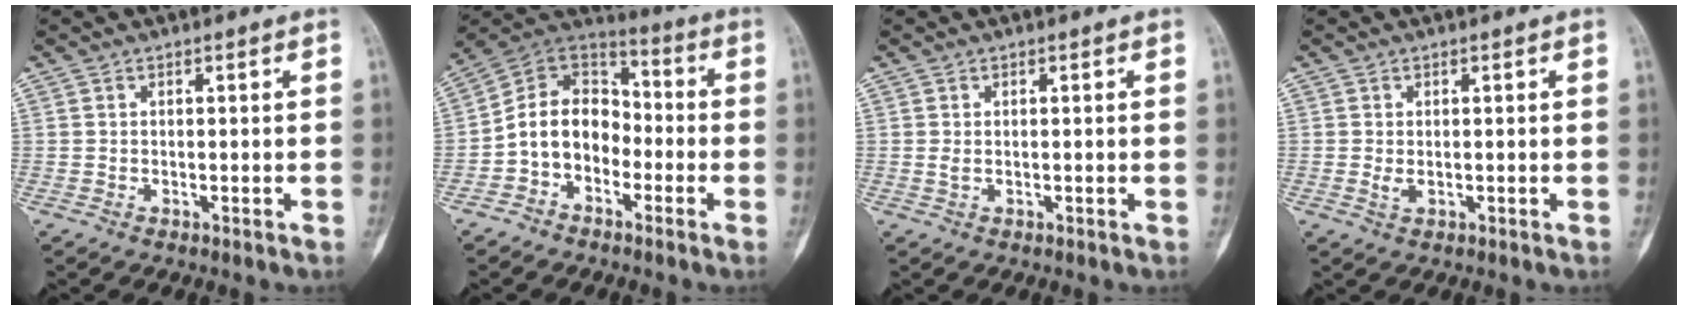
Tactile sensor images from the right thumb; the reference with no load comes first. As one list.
[{"total": 12.1, "force": [-3.4, 9.3, 7.0], "torque": [-0.095, 0.063, -0.077]}, {"total": 1.2, "force": [0.2, 0.4, 1.1], "torque": [-0.018, -0.002, 0.006]}, {"total": 1.3, "force": [0.0, 0.8, 1.1], "torque": [-0.020, -0.004, 0.002]}]